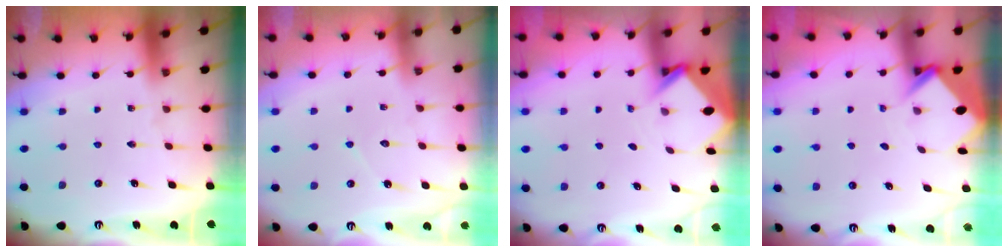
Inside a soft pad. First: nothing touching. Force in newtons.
{"total": 5.2, "press": 5.1, "slide": 0.5}
{"total": 3.1, "press": 3.1, "slide": 0.2}
{"total": 3.7, "press": 3.7, "slide": 0.2}